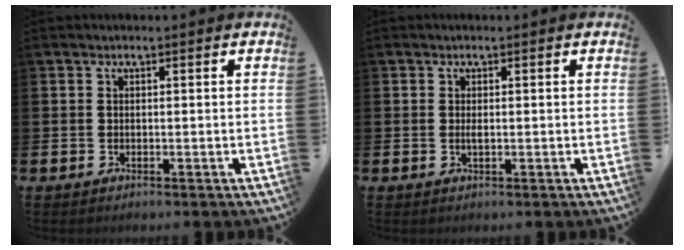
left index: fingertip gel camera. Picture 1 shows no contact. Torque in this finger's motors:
{"motor_torque": [0.06, 0.06, 0.00, 0.02]}